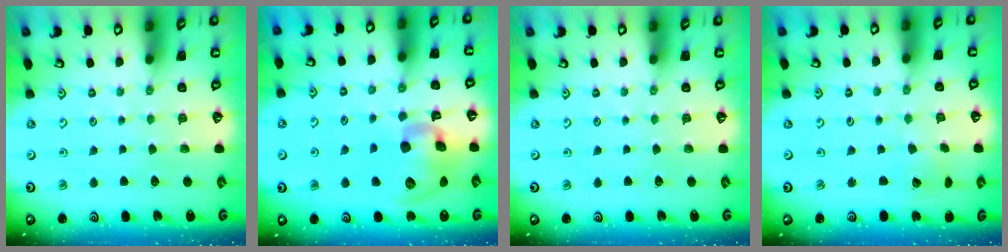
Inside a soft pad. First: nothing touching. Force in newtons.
{"total": 15.1, "press": 14.9, "slide": 2.3}
{"total": 0.0}
{"total": 2.0, "press": 2.0, "slide": 0.2}